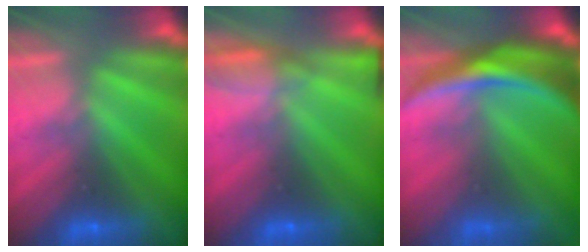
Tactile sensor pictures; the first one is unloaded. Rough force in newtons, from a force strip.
{"total": 5.2}
{"total": 11.7}